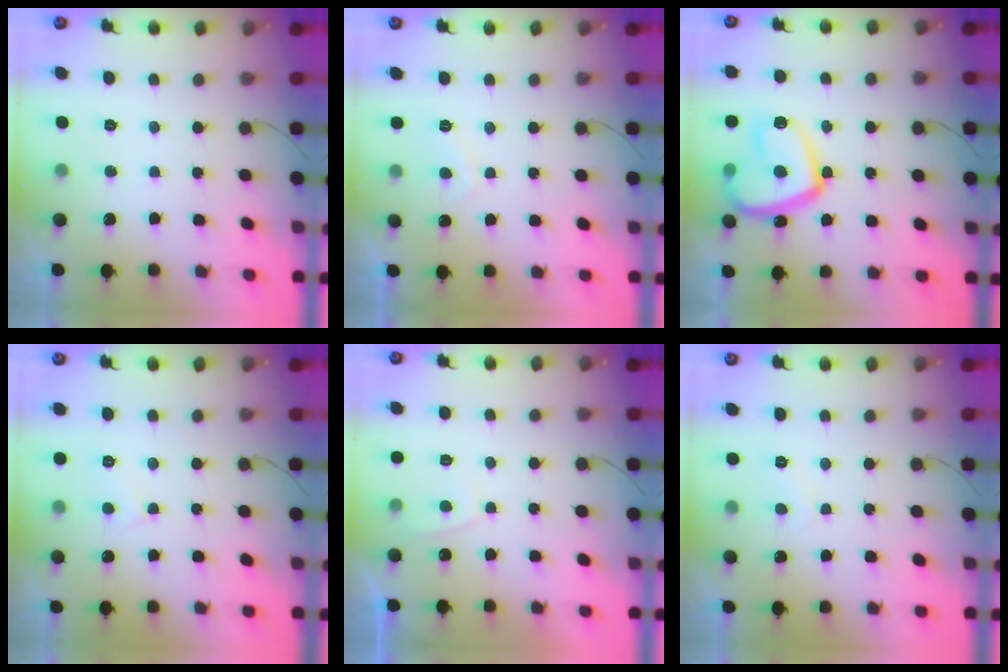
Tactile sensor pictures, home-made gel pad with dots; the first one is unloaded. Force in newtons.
{"total": 1.8, "press": 1.6, "slide": 0.8}
{"total": 17.7, "press": 17.5, "slide": 2.0}
{"total": 2.6, "press": 2.6, "slide": 0.2}
{"total": 1.8, "press": 1.7, "slide": 0.6}
{"total": 2.7, "press": 2.7, "slide": 0.4}